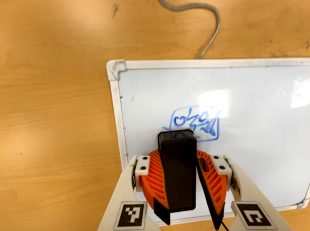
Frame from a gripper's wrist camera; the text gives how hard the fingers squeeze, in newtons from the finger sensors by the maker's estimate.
{"total": 14.6, "left": 16.9, "right": 12.2}